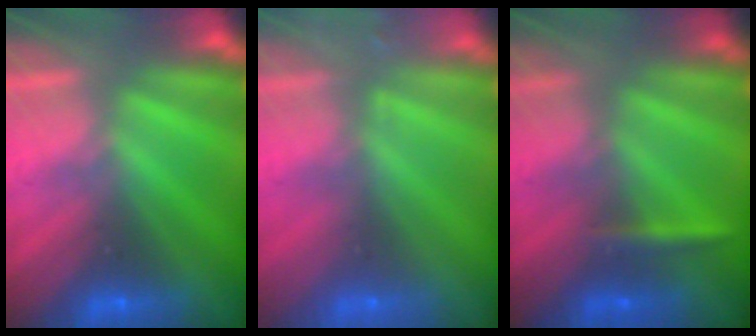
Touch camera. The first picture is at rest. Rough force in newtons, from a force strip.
{"total": 2.4}
{"total": 2.3}